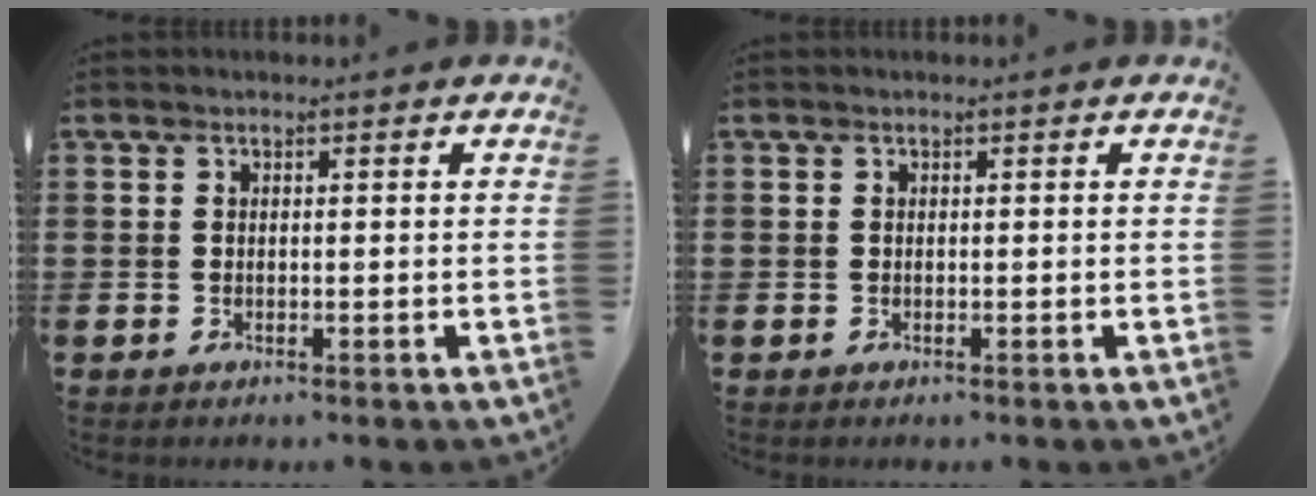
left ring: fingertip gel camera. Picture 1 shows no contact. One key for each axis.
{"total": 0.0}